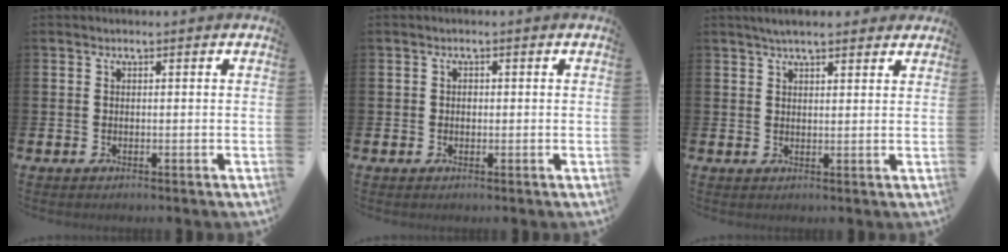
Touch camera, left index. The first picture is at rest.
{"total": 1.2, "force": [0.0, 1.0, 0.6], "torque": [0.002, 0.002, -0.004]}
{"total": 3.6, "force": [3.2, 0.8, 1.5], "torque": [-0.033, -0.005, 0.058]}